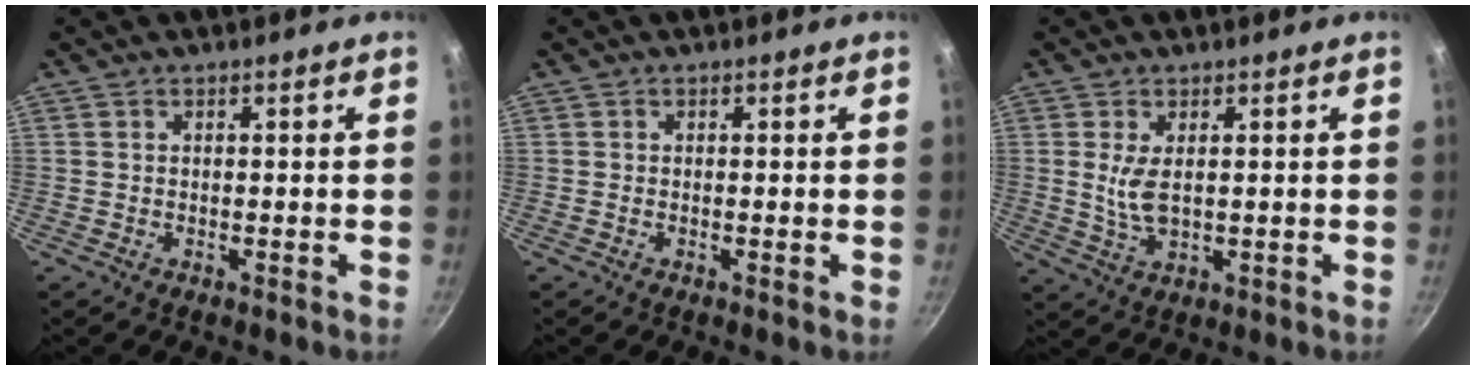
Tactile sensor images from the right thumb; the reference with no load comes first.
{"total": 0.0}
{"total": 5.0, "force": [0.8, 2.5, 4.3], "torque": [-0.083, -0.010, 0.020]}